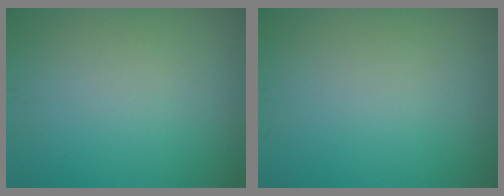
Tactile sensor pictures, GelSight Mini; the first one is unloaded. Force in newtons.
{"total": 0.0}